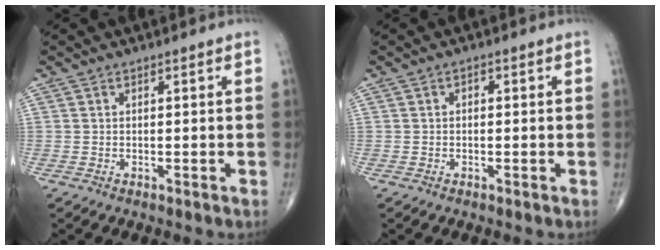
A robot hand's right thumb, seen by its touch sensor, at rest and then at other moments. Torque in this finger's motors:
{"motor_torque": [-0.25, -0.12, 0.05, 0.14, -0.08]}